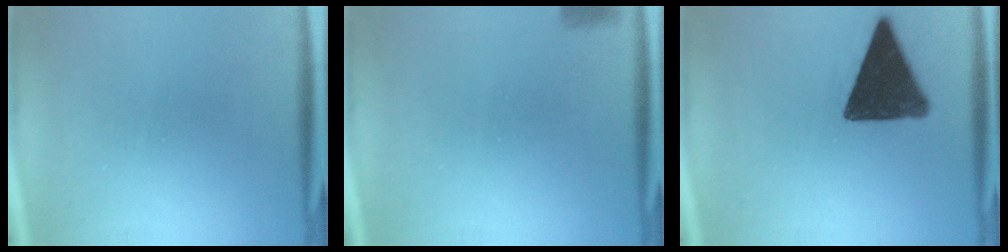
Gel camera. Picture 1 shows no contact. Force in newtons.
{"total": 2.9}
{"total": 15.2}